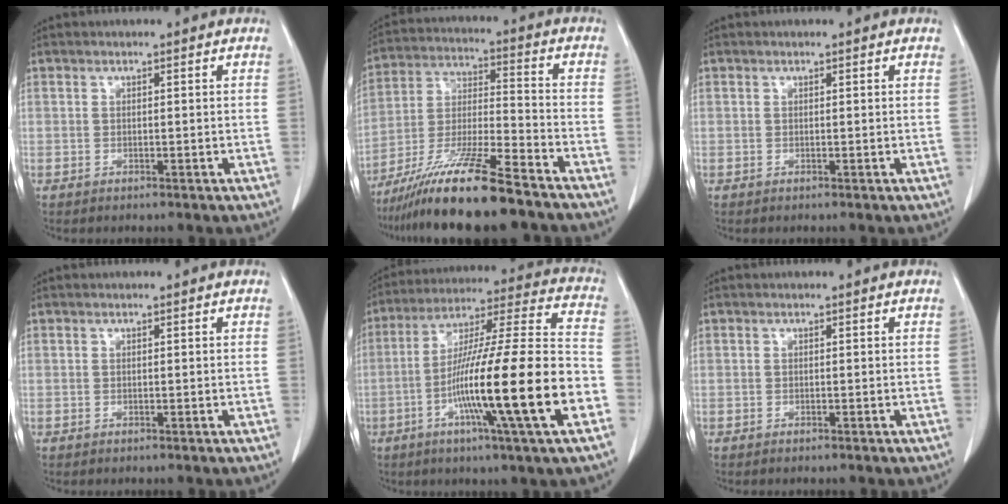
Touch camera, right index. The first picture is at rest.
{"total": 16.4, "force": [-12.4, 0.5, 10.8], "torque": [-0.220, -0.030, -0.226]}
{"total": 0.0}
{"total": 0.0}
{"total": 22.2, "force": [-7.1, 0.0, 21.0], "torque": [-0.339, -0.013, -0.124]}
{"total": 0.0}